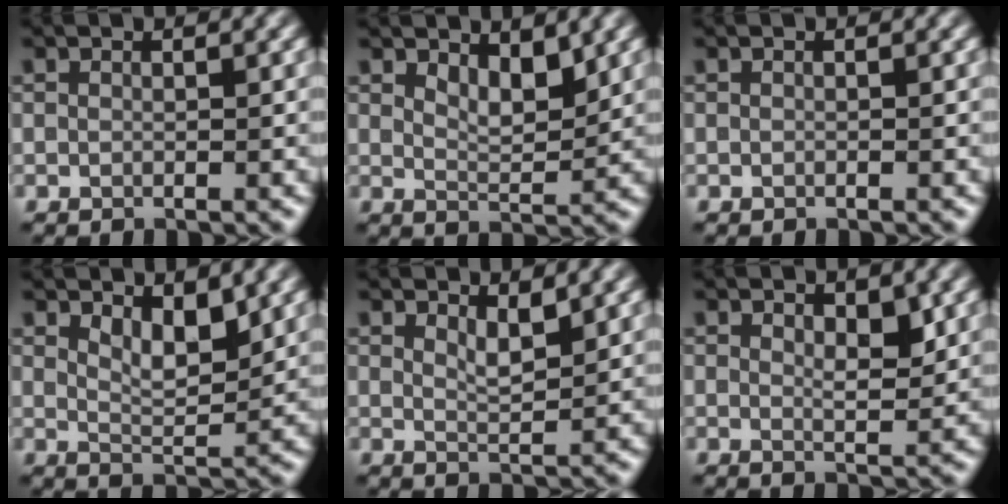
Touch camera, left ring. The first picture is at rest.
{"total": 3.2, "force": [1.9, 1.2, 2.3], "torque": [-0.042, -0.008, 0.034]}
{"total": 0.0}
{"total": 3.5, "force": [1.9, 1.3, 2.6], "torque": [-0.048, -0.010, 0.035]}
{"total": 2.2, "force": [1.4, 0.6, 1.6], "torque": [-0.028, -0.006, 0.026]}
{"total": 2.7, "force": [1.1, 1.1, 2.2], "torque": [-0.032, -0.004, 0.020]}